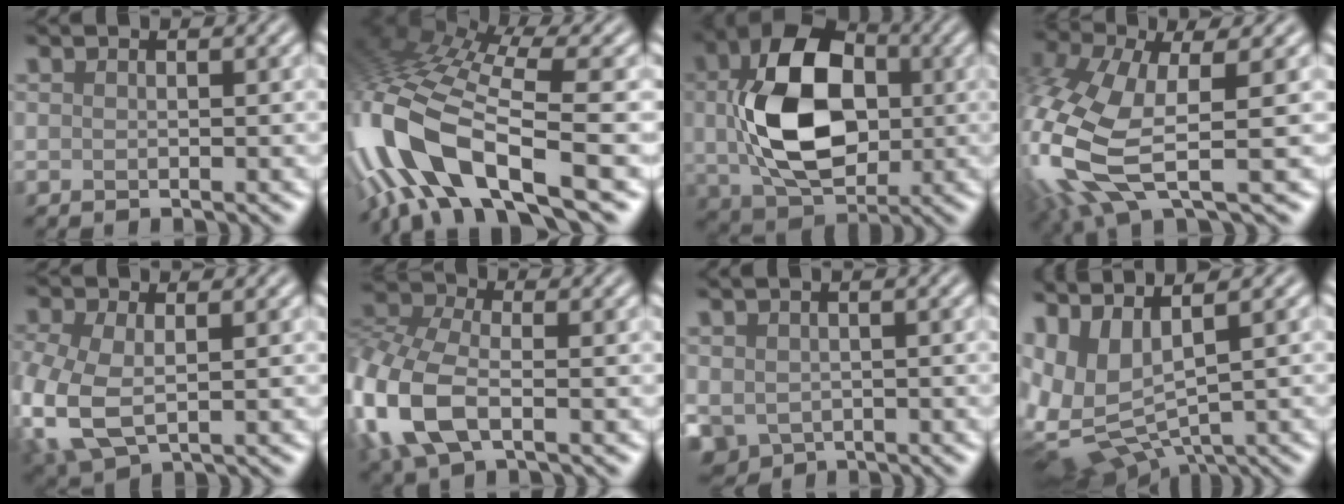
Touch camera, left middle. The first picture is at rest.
{"total": 12.9, "force": [-3.9, 5.2, 11.1], "torque": [-0.237, 0.000, -0.070]}
{"total": 12.6, "force": [0.8, 8.4, 9.4], "torque": [-0.187, 0.002, 0.018]}
{"total": 10.8, "force": [-1.5, 5.0, 9.5], "torque": [-0.256, -0.028, -0.028]}
{"total": 7.2, "force": [-1.5, 4.4, 5.5], "torque": [-0.159, -0.024, -0.025]}
{"total": 8.7, "force": [-2.5, 5.0, 6.6], "torque": [-0.175, -0.008, -0.064]}
{"total": 3.6, "force": [-0.1, 2.7, 2.3], "torque": [-0.050, -0.010, 0.005]}
{"total": 7.5, "force": [0.3, 4.4, 6.1], "torque": [-0.147, -0.014, 0.022]}